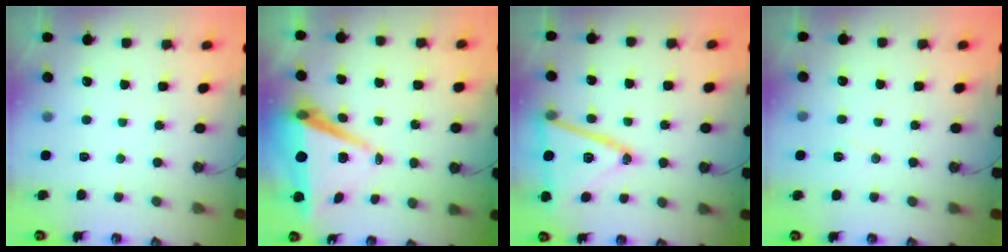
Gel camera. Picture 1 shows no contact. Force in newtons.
{"total": 9.8, "press": 8.8, "slide": 4.2}
{"total": 18.7, "press": 18.4, "slide": 3.4}
{"total": 7.3, "press": 5.7, "slide": 4.6}